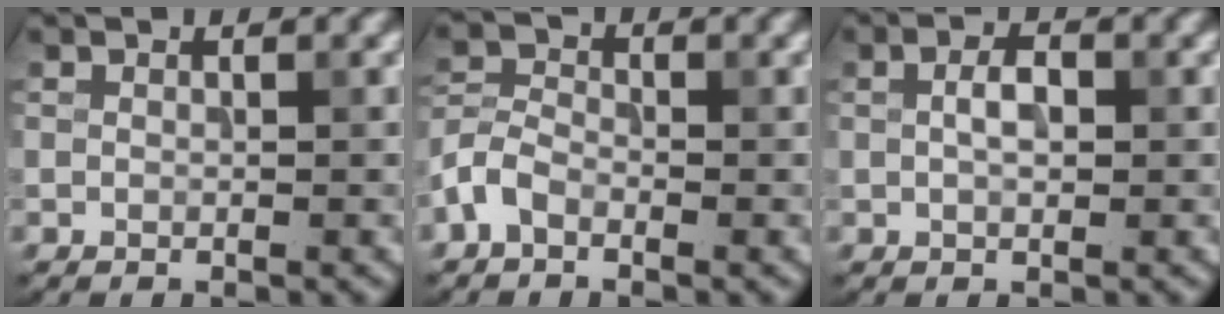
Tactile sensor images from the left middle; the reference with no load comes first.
{"total": 2.6, "force": [-1.6, 1.5, 1.4], "torque": [-0.028, 0.008, -0.044]}
{"total": 2.3, "force": [0.2, 1.2, 1.9], "torque": [-0.039, 0.003, 0.001]}